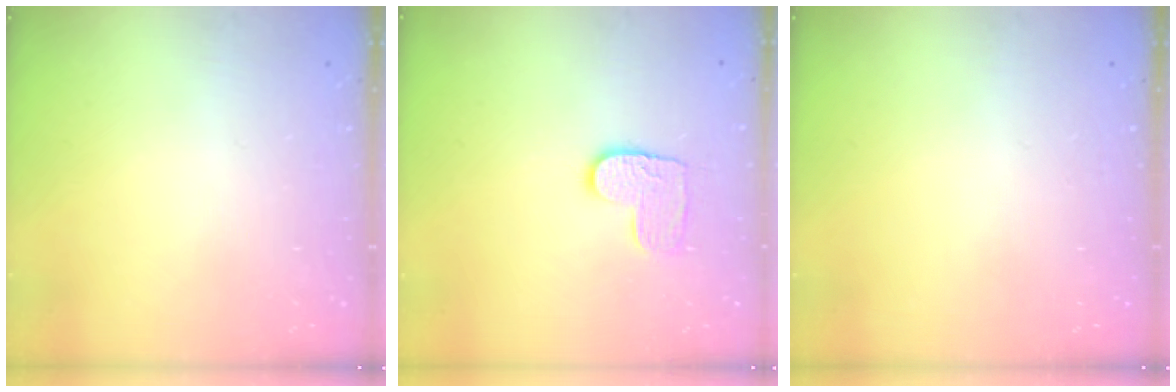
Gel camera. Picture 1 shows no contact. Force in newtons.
{"total": 8.2, "press": 8.2, "slide": 0.5}
{"total": 0.0}